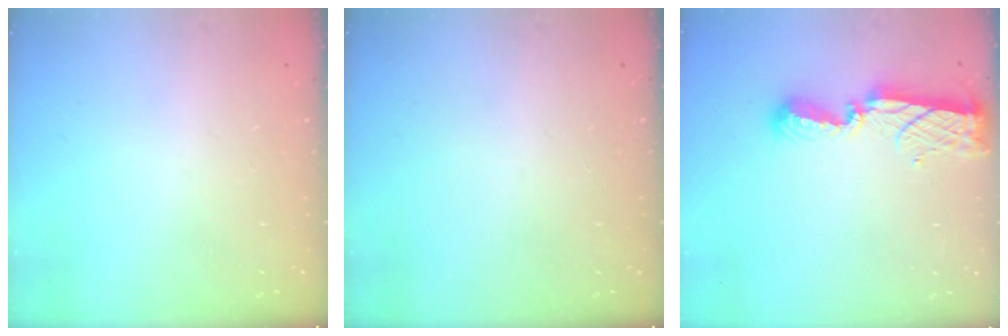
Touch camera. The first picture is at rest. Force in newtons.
{"total": 0.0}
{"total": 8.4, "press": 8.4, "slide": 0.8}